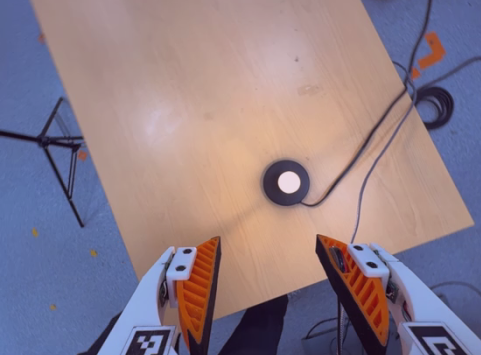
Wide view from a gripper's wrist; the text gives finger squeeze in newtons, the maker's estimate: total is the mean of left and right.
{"total": 0.0}